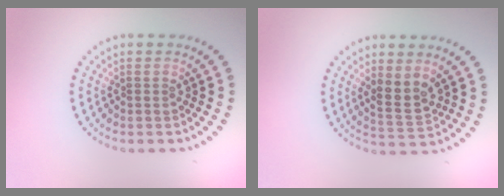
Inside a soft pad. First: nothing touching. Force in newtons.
{"total": 2.9, "press": 2.7, "slide": 1.1}